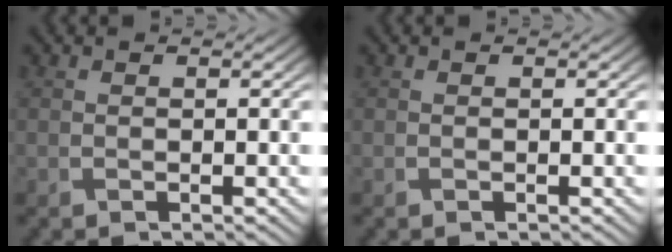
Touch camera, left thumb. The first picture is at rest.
{"total": 0.0}